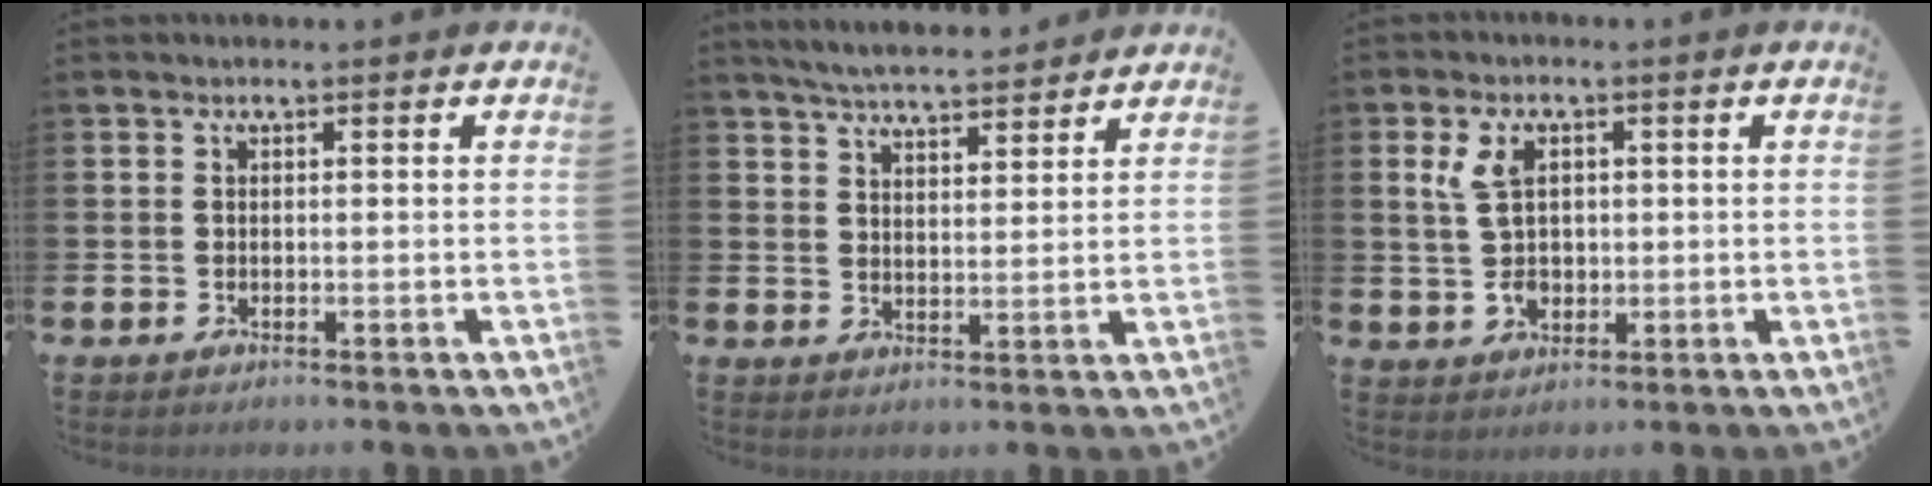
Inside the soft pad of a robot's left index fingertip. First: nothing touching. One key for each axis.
{"total": 5.2, "fx": 5.1, "fy": 0.5, "fz": 0.8, "tx": -0.030, "ty": -0.027, "tz": 0.091}
{"total": 5.7, "fx": 1.5, "fy": 3.7, "fz": 4.0, "tx": -0.068, "ty": 0.007, "tz": 0.021}